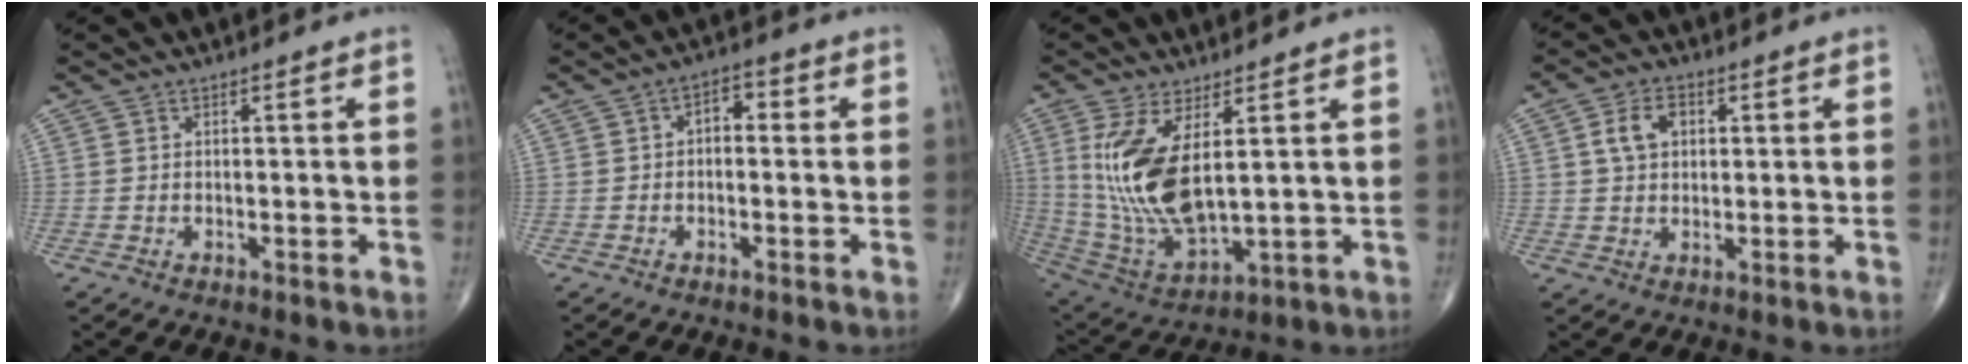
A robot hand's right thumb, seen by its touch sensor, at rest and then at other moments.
{"total": 3.5, "force": [0.2, 2.1, 2.8], "torque": [-0.025, 0.013, -0.007]}
{"total": 15.6, "force": [3.5, 6.4, 13.8], "torque": [-0.285, -0.029, 0.089]}
{"total": 5.7, "force": [1.6, 3.9, 3.8], "torque": [-0.062, 0.008, 0.027]}